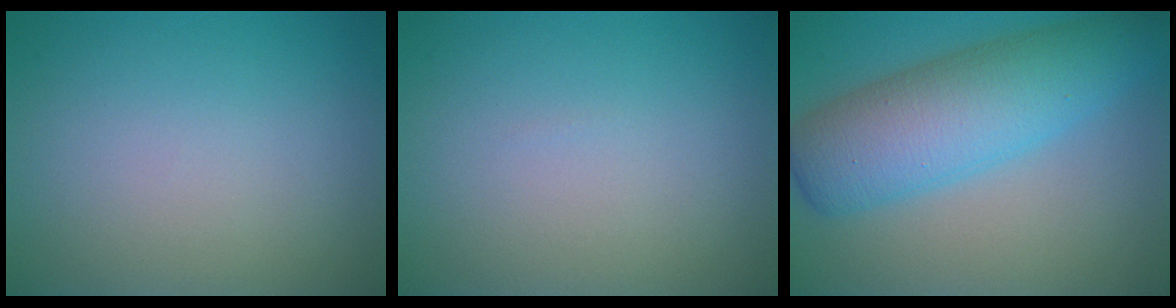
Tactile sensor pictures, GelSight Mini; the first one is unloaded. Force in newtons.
{"total": 0.0}
{"total": 8.3, "press": 8.2, "slide": 0.1}